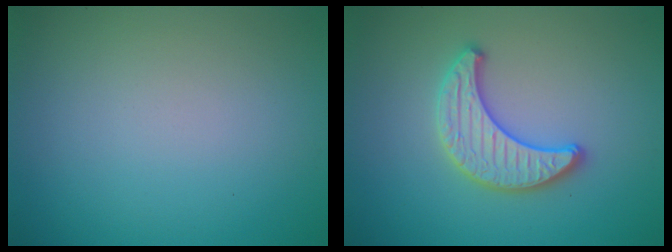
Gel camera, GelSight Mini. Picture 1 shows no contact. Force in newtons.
{"total": 3.4, "press": 3.4, "slide": 0.2}